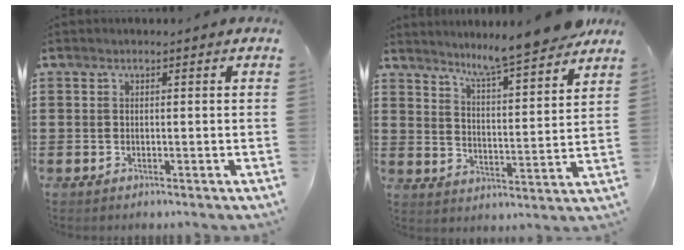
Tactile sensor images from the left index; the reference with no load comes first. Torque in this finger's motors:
{"motor_torque": [0.67, -0.88, 0.00, 0.01]}